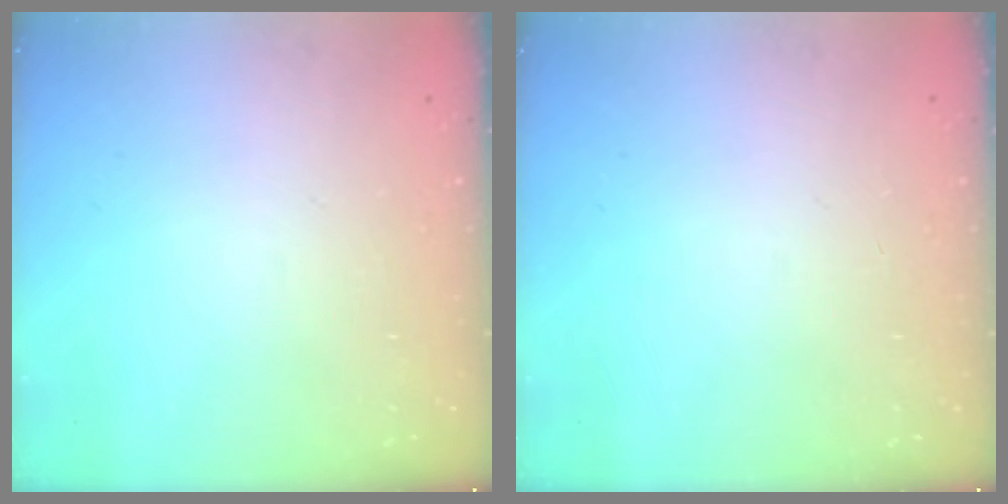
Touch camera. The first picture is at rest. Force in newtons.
{"total": 0.0}